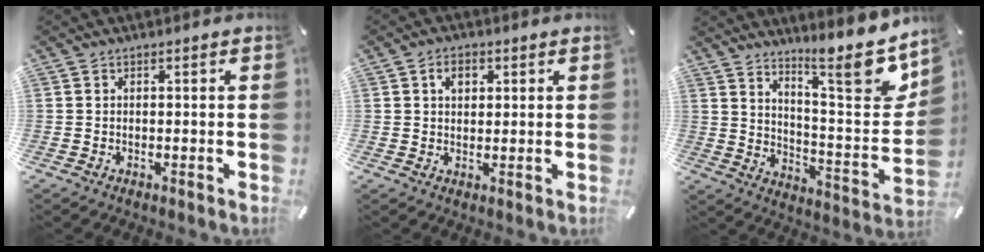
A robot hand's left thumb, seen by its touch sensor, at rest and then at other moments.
{"total": 3.3, "force": [1.3, 2.4, 1.9], "torque": [-0.027, 0.001, 0.018]}
{"total": 16.4, "force": [12.4, 3.5, 10.1], "torque": [-0.136, -0.117, 0.196]}